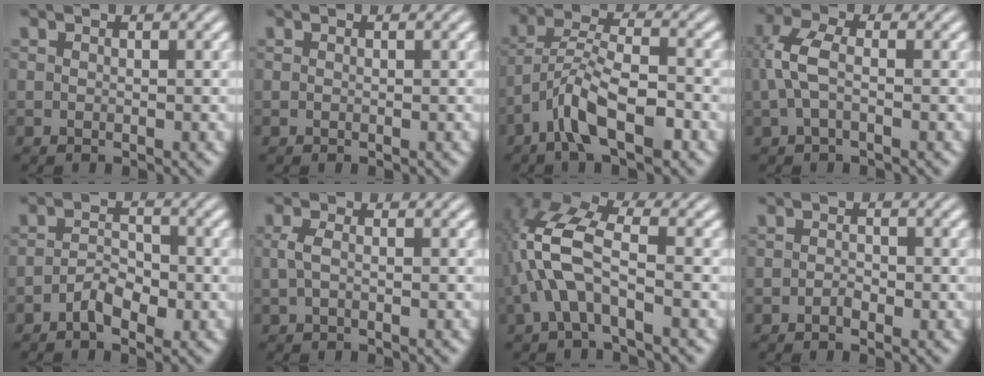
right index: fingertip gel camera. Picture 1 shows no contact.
{"total": 0.0}
{"total": 5.4, "force": [-1.3, 2.9, 4.4], "torque": [-0.081, -0.012, -0.025]}
{"total": 2.8, "force": [0.0, 0.7, 2.7], "torque": [-0.066, -0.006, 0.007]}
{"total": 2.4, "force": [-1.8, 0.4, 1.5], "torque": [-0.010, -0.005, -0.032]}
{"total": 1.3, "force": [0.0, -0.6, 1.2], "torque": [-0.023, 0.000, 0.004]}
{"total": 6.0, "force": [1.1, 2.4, 5.4], "torque": [-0.128, -0.006, 0.025]}
{"total": 0.9, "force": [-0.7, -0.4, 0.3], "torque": [0.001, -0.005, -0.012]}